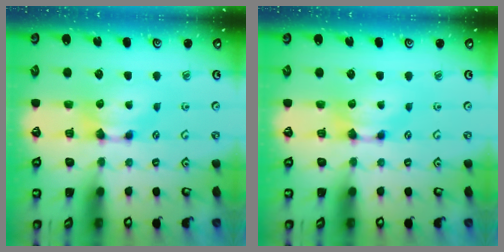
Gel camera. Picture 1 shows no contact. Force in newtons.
{"total": 0.0}